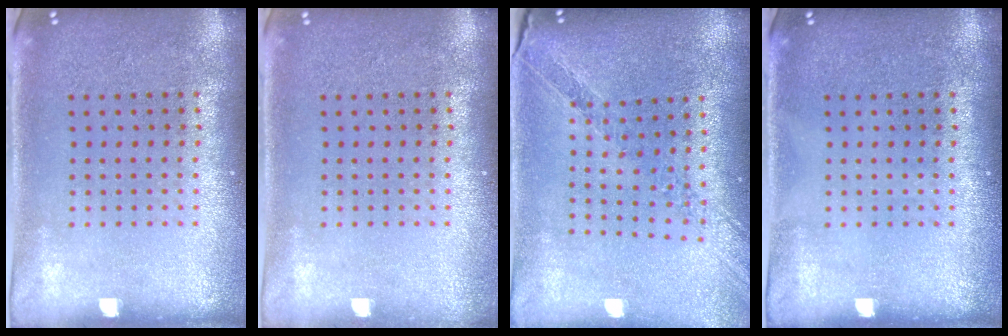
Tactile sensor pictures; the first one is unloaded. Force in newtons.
{"total": 0.5, "press": 0.5, "slide": 0.1}
{"total": 1.2, "press": 1.2, "slide": 0.2}
{"total": 0.0}